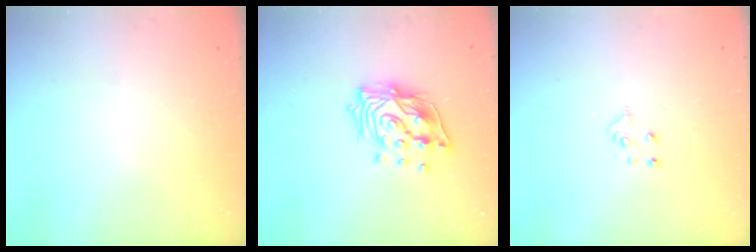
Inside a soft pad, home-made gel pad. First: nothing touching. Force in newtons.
{"total": 16.0, "press": 15.9, "slide": 2.0}
{"total": 4.9, "press": 4.8, "slide": 0.5}